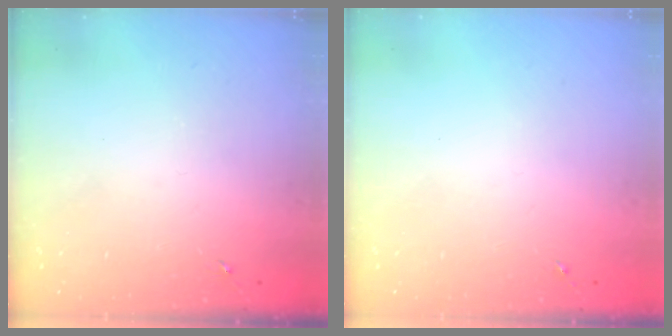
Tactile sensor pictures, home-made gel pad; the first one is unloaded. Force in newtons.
{"total": 0.0}